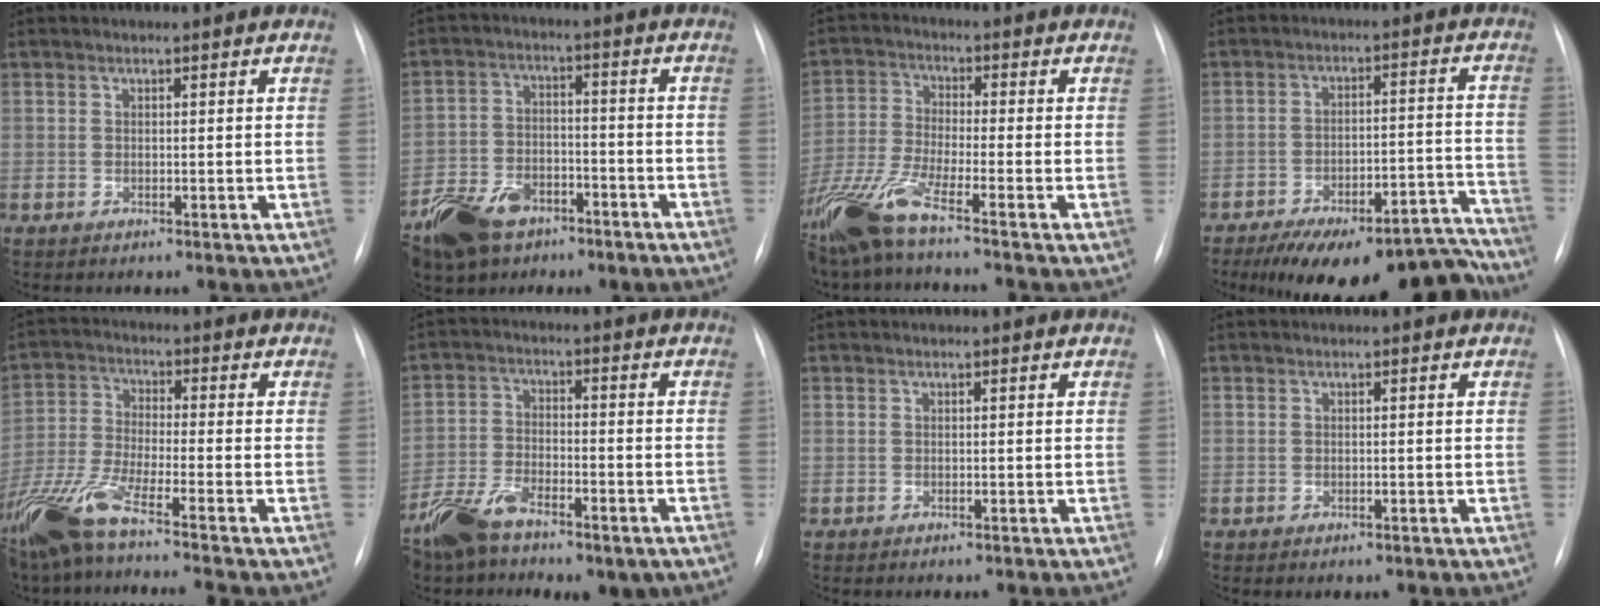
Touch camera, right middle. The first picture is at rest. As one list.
[{"total": 14.5, "force": [-9.0, 8.8, 7.1], "torque": [-0.161, 0.005, -0.148]}, {"total": 10.2, "force": [-7.6, -0.3, 6.8], "torque": [-0.154, -0.033, -0.151]}, {"total": 21.8, "force": [-19.2, 5.4, 8.8], "torque": [-0.085, 0.034, -0.266]}, {"total": 13.8, "force": [-10.6, -0.4, 8.8], "torque": [-0.189, -0.034, -0.194]}, {"total": 11.8, "force": [-8.5, 4.7, 6.7], "torque": [-0.120, 0.001, -0.144]}, {"total": 0.5, "force": [-0.5, 0.0, 0.3], "torque": [-0.002, 0.000, -0.007]}, {"total": 0.0}]